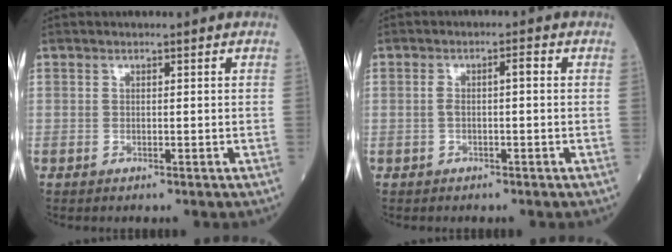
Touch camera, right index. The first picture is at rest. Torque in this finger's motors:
{"motor_torque": [0.37, -0.02, 0.20, 0.05]}